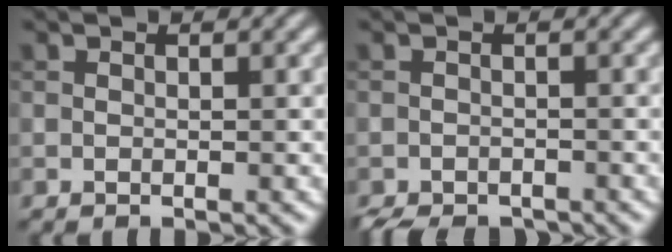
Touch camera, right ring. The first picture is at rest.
{"total": 3.1, "force": [-2.9, 0.9, 0.8], "torque": [-0.013, -0.008, -0.049]}